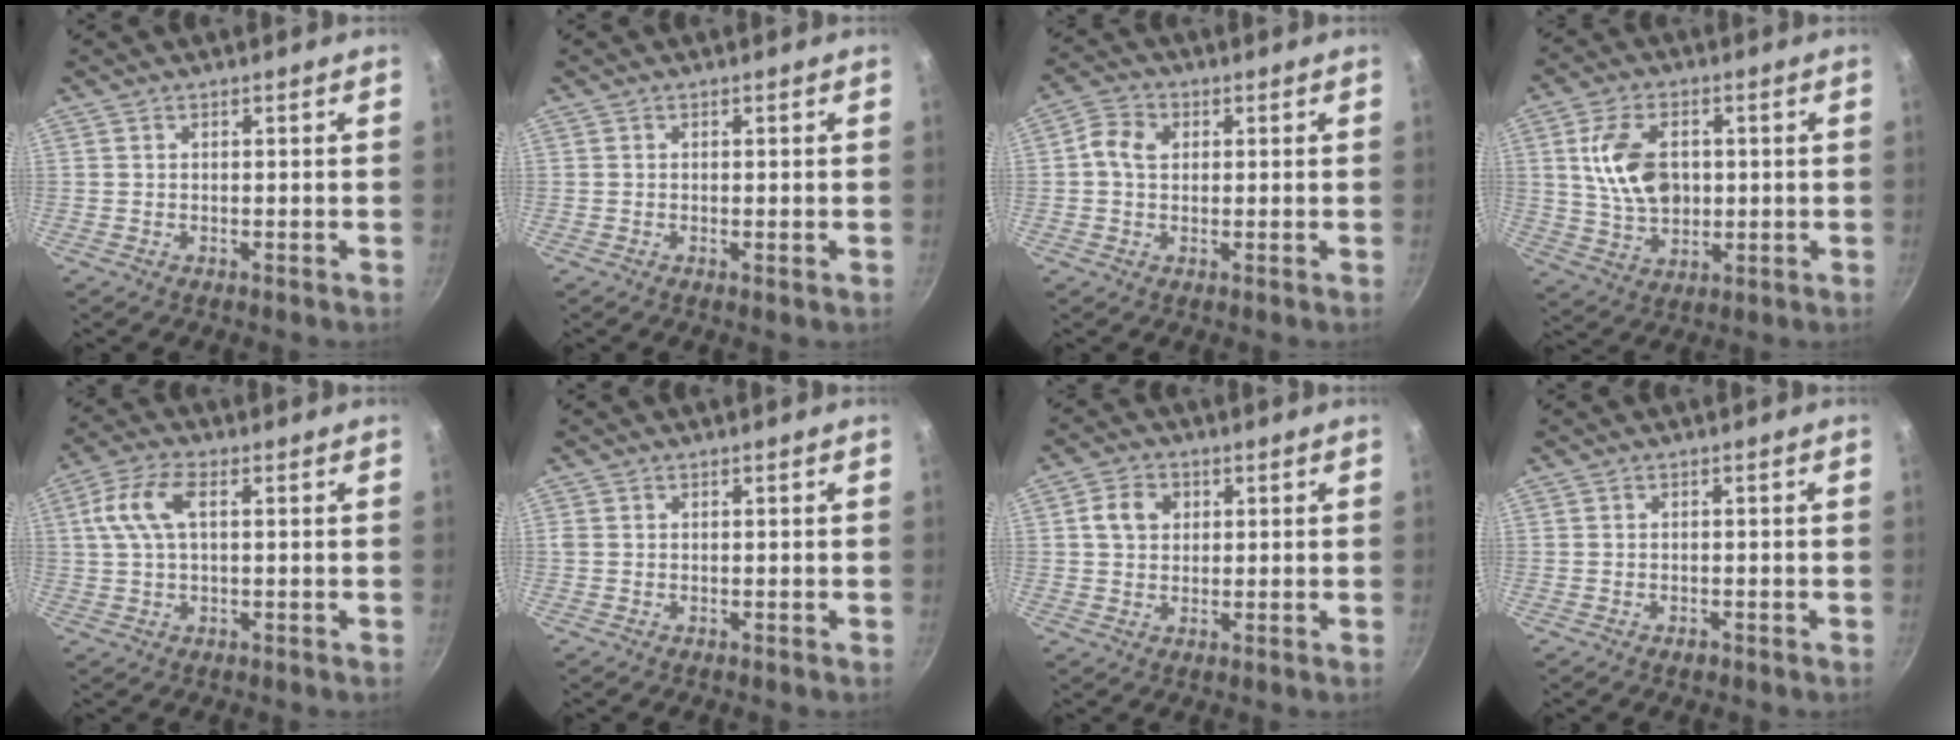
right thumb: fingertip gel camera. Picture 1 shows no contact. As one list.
[{"total": 0.7, "force": [-0.1, 0.2, 0.6], "torque": [-0.012, -0.003, -0.004]}, {"total": 5.0, "force": [0.7, 3.9, 3.2], "torque": [-0.054, 0.010, 0.007]}, {"total": 11.8, "force": [1.9, 7.7, 8.8], "torque": [-0.147, -0.003, 0.041]}, {"total": 7.8, "force": [1.8, 3.8, 6.6], "torque": [-0.147, 0.021, 0.032]}, {"total": 0.7, "force": [0.0, 0.5, 0.4], "torque": [-0.007, 0.001, 0.000]}, {"total": 5.4, "force": [1.3, 4.3, 3.0], "torque": [-0.042, 0.003, 0.021]}, {"total": 1.0, "force": [-0.7, 0.6, 0.5], "torque": [-0.007, 0.004, -0.011]}]